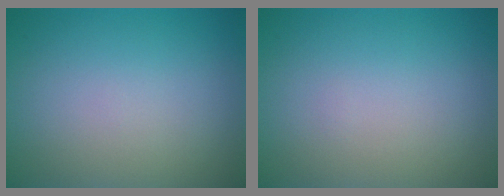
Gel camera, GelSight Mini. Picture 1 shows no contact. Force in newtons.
{"total": 0.0}